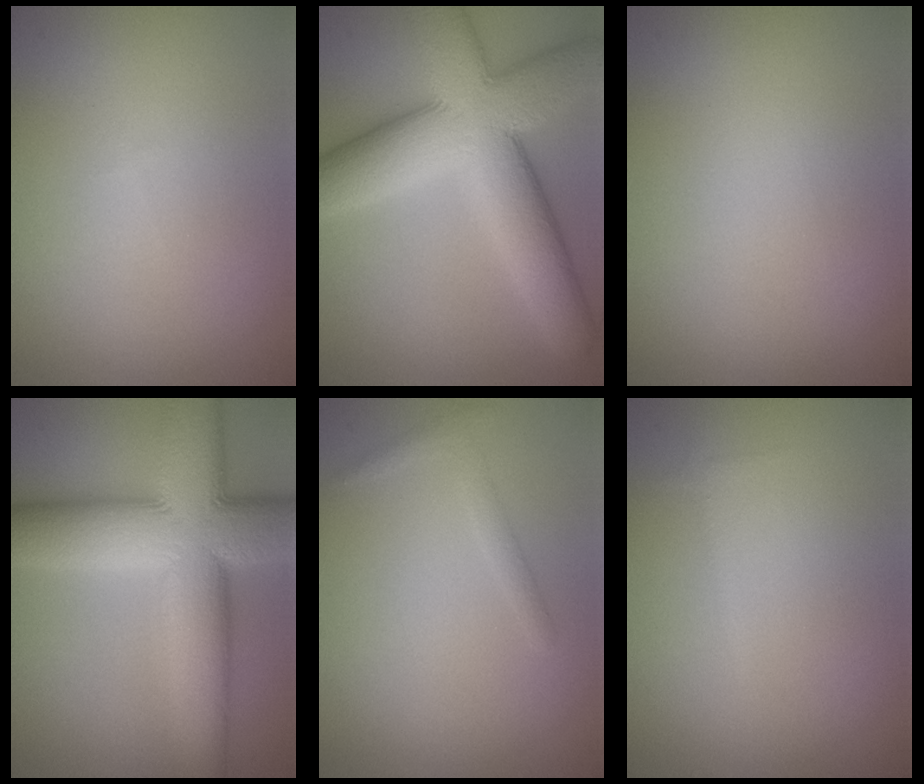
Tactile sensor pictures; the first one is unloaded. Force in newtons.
{"total": 12.3, "press": 12.3, "slide": 0.6}
{"total": 0.0}
{"total": 13.8, "press": 13.8, "slide": 0.5}
{"total": 1.3, "press": 1.3, "slide": 0.0}
{"total": 0.5, "press": 0.5, "slide": 0.1}